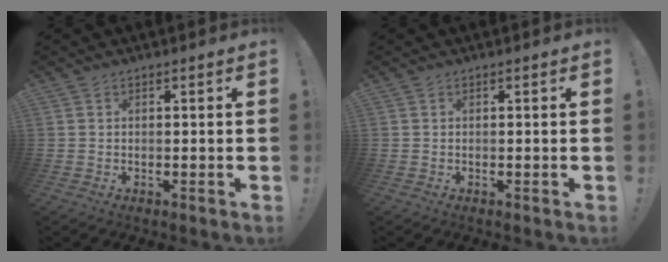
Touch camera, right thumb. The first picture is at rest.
{"total": 0.0}